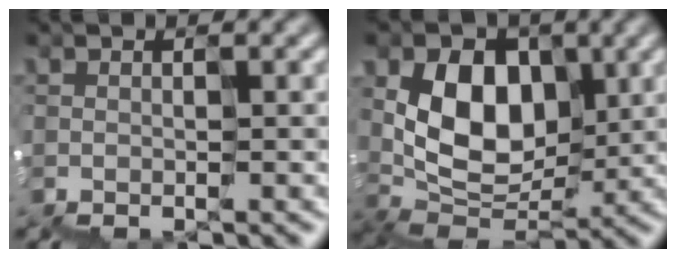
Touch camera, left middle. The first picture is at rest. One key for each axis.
{"total": 6.4, "fx": 1.4, "fy": 5.1, "fz": 3.7, "tx": -0.067, "ty": -0.003, "tz": 0.021}